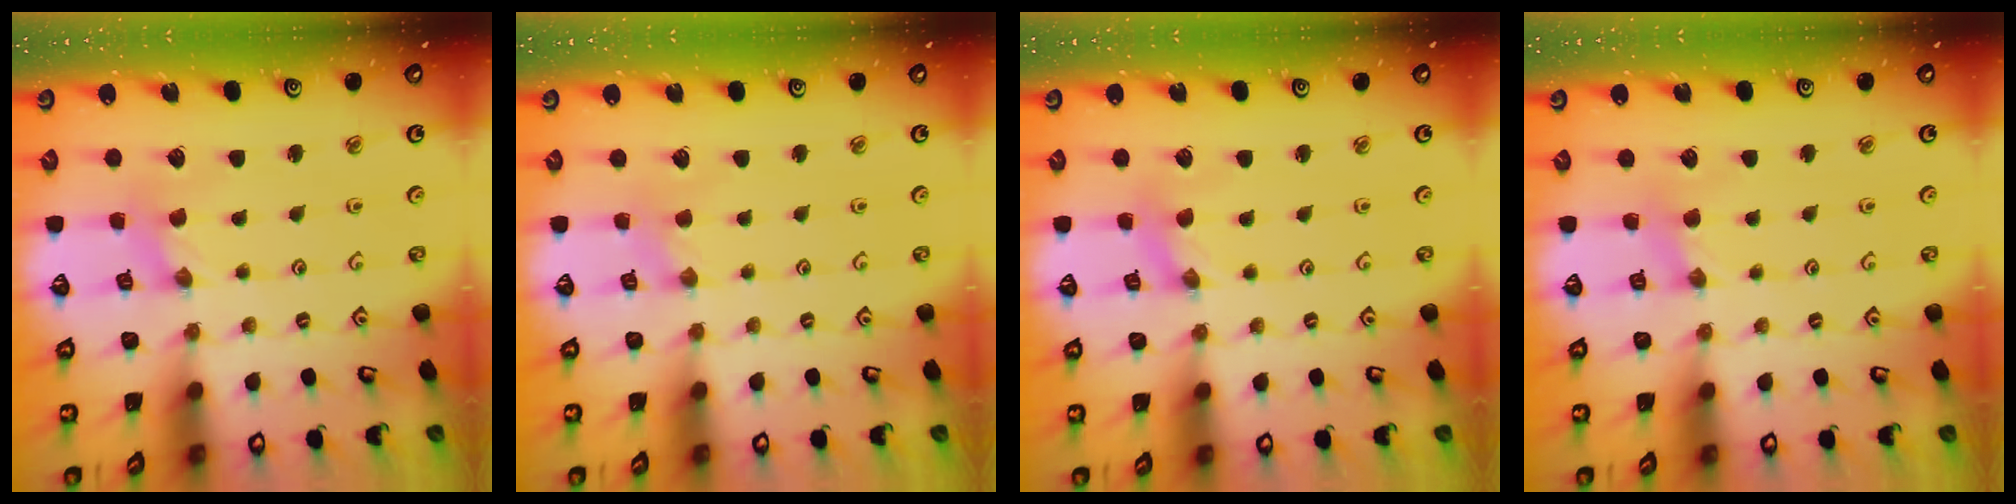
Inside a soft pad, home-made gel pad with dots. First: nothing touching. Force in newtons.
{"total": 1.1, "press": 1.0, "slide": 0.2}
{"total": 0.9, "press": 0.9, "slide": 0.2}
{"total": 2.2, "press": 2.2, "slide": 0.4}